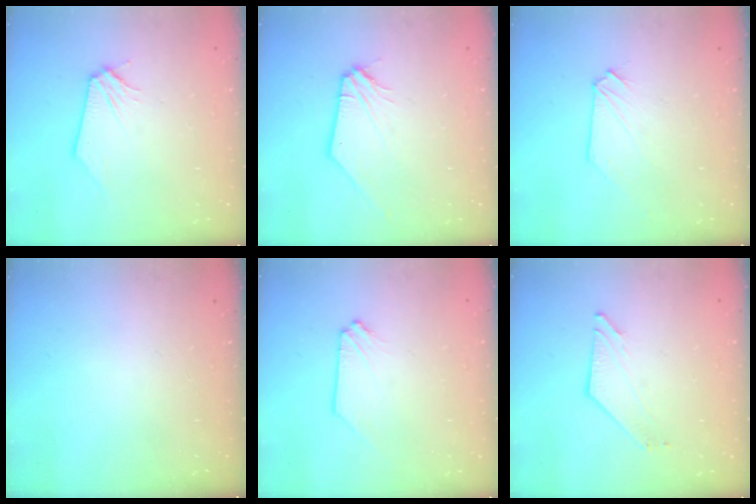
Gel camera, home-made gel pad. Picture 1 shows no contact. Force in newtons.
{"total": 1.9, "press": 1.9, "slide": 0.4}
{"total": 0.0}
{"total": 0.0}
{"total": 0.0}
{"total": 3.1, "press": 3.1, "slide": 0.2}